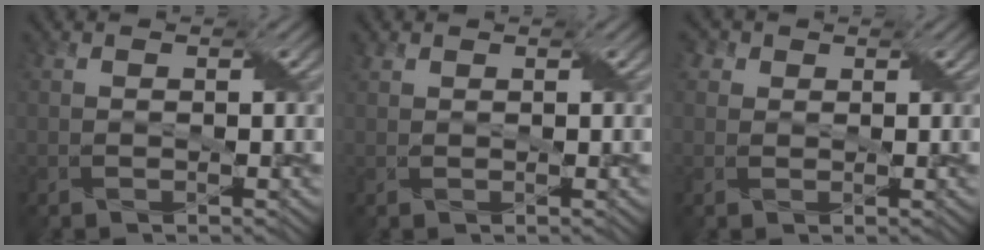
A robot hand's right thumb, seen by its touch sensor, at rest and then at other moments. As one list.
[{"total": 0.9, "force": [0.7, 0.5, 0.2], "torque": [-0.010, 0.004, 0.016]}, {"total": 2.5, "force": [1.4, 1.9, 0.8], "torque": [-0.026, 0.003, 0.017]}]